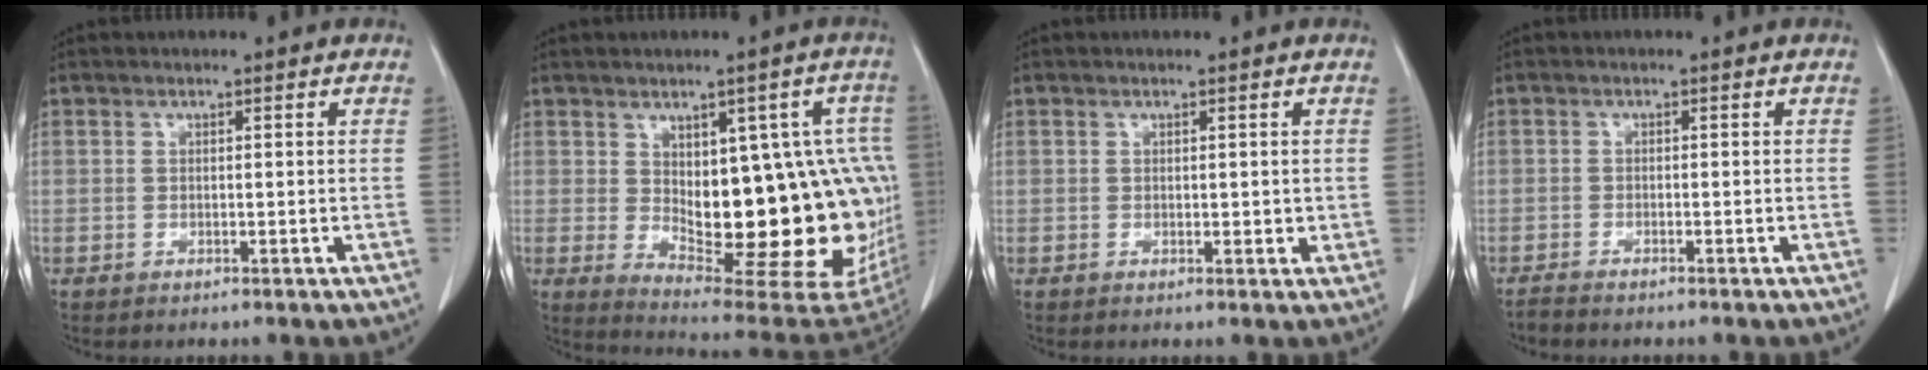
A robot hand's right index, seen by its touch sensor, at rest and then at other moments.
{"total": 21.5, "force": [-0.1, 8.1, 20.0], "torque": [-0.180, 0.015, 0.030]}
{"total": 1.3, "force": [0.4, 0.9, 0.8], "torque": [-0.006, -0.003, 0.008]}
{"total": 0.8, "force": [-0.7, 0.1, 0.3], "torque": [-0.008, -0.002, -0.014]}